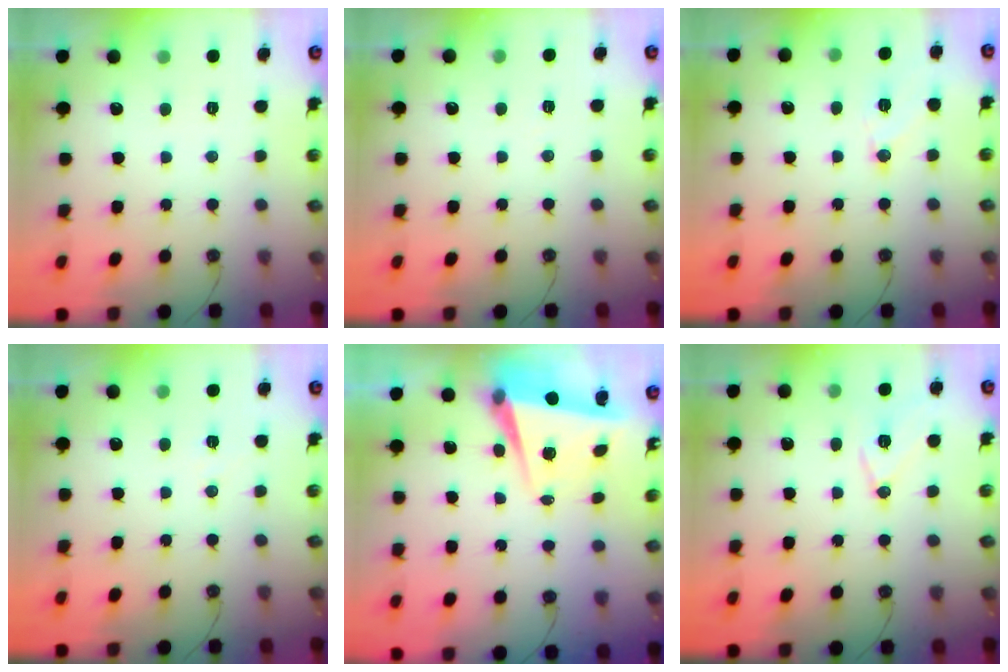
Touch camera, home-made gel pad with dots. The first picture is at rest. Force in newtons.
{"total": 4.1, "press": 2.2, "slide": 3.4}
{"total": 8.1, "press": 8.0, "slide": 0.9}
{"total": 5.2, "press": 4.7, "slide": 2.3}
{"total": 5.7, "press": 5.3, "slide": 2.0}
{"total": 10.7, "press": 10.1, "slide": 3.4}